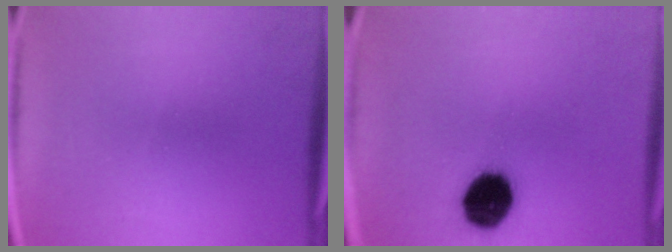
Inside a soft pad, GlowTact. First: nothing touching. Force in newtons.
{"total": 13.1}